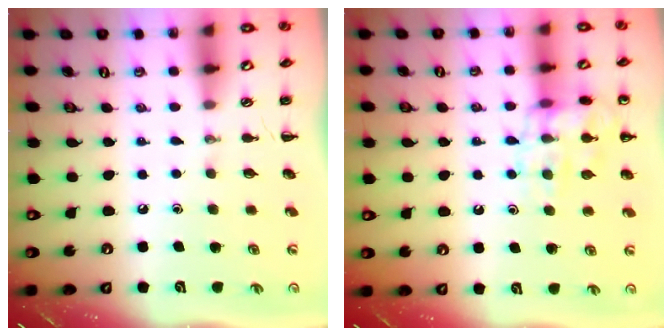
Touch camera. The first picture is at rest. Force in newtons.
{"total": 12.4, "press": 12.4, "slide": 0.8}